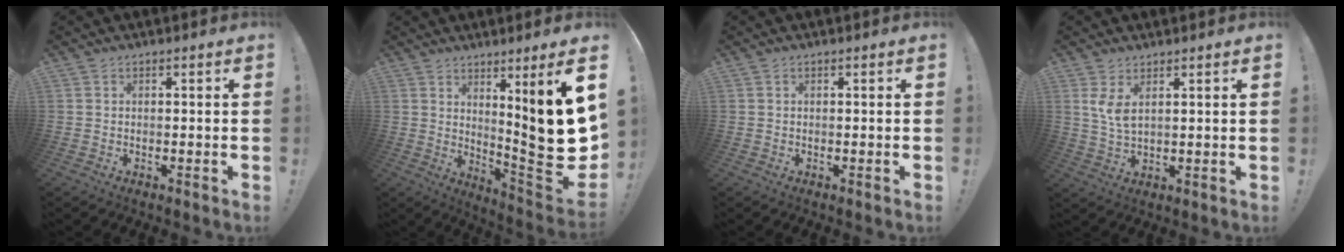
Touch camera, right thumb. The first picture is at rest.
{"total": 16.7, "force": [4.8, 1.6, 15.9], "torque": [-0.207, -0.062, 0.075]}
{"total": 0.0}
{"total": 5.1, "force": [2.7, 1.4, 4.1], "torque": [-0.075, -0.019, 0.045]}